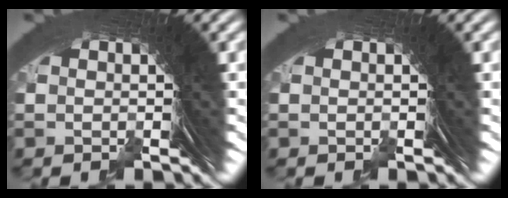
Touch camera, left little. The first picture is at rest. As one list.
[{"total": 0.0}]